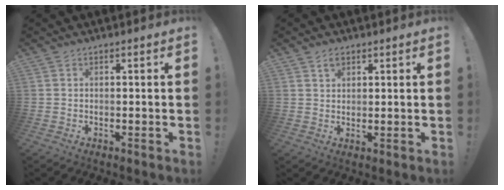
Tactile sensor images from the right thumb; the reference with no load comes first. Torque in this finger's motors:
{"motor_torque": [-0.08, 0.40, -0.01, 0.03, -0.01]}